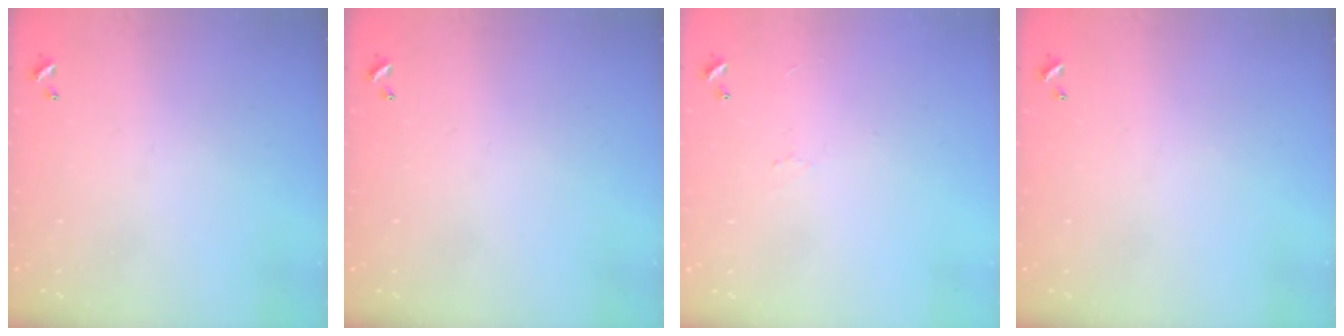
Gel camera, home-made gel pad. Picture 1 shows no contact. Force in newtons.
{"total": 0.0}
{"total": 2.3, "press": 2.2, "slide": 0.6}
{"total": 0.0}